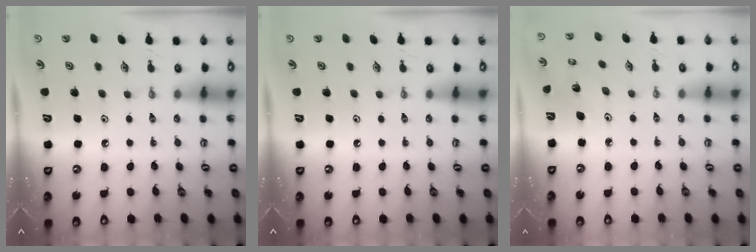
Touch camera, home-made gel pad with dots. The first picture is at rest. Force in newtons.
{"total": 0.0}
{"total": 2.2, "press": 2.2, "slide": 0.2}